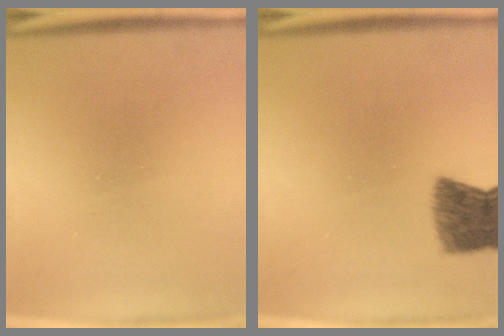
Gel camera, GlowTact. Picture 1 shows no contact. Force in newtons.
{"total": 7.9}